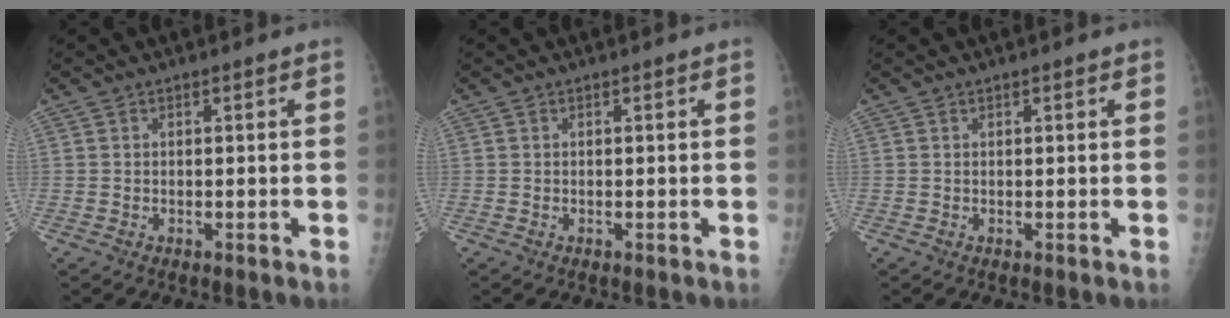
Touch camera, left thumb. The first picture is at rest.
{"total": 0.0}
{"total": 0.8, "force": [0.4, 0.3, 0.7], "torque": [-0.011, 0.001, 0.004]}